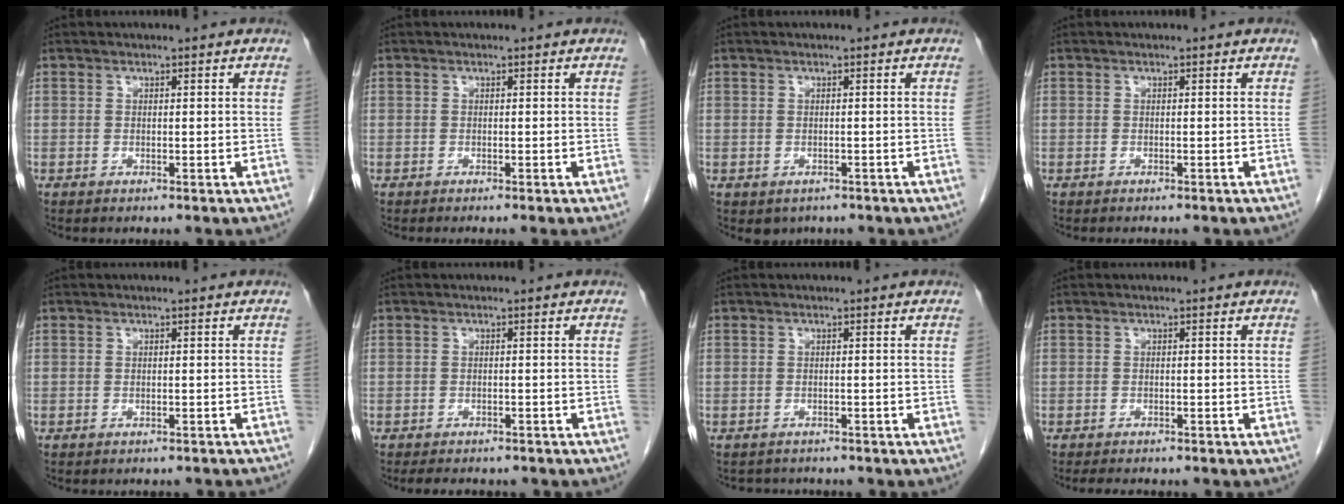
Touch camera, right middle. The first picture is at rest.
{"total": 1.0, "force": [-0.8, -0.3, 0.5], "torque": [-0.002, 0.006, -0.014]}
{"total": 2.1, "force": [-1.3, 1.5, 0.6], "torque": [-0.009, 0.001, -0.009]}
{"total": 2.0, "force": [-1.8, 0.5, 0.9], "torque": [-0.017, -0.004, -0.017]}
{"total": 5.5, "force": [-5.0, 1.5, 1.5], "torque": [-0.021, -0.007, -0.051]}
{"total": 7.5, "force": [-6.5, 2.4, 2.9], "torque": [-0.038, 0.000, -0.077]}
{"total": 3.7, "force": [-3.4, 1.4, 0.5], "torque": [-0.007, -0.001, -0.043]}
{"total": 5.6, "force": [-4.8, 1.5, 2.4], "torque": [-0.033, -0.006, -0.061]}